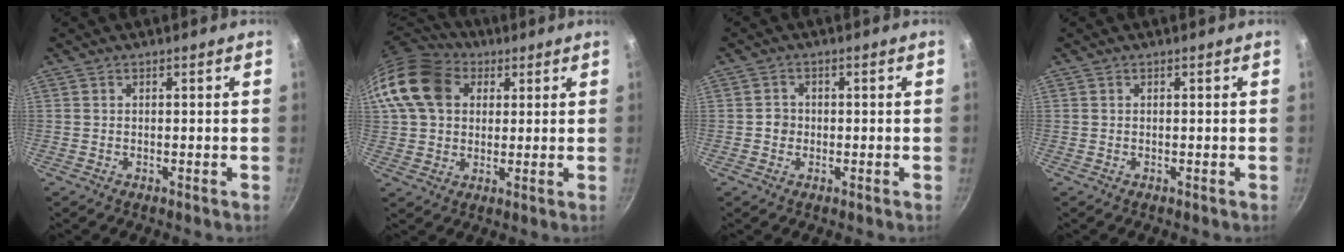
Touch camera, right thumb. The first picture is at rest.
{"total": 15.4, "force": [4.6, 11.8, 8.7], "torque": [-0.155, 0.017, 0.072]}
{"total": 1.6, "force": [-0.3, 1.5, 0.5], "torque": [0.000, 0.004, -0.006]}
{"total": 0.0}